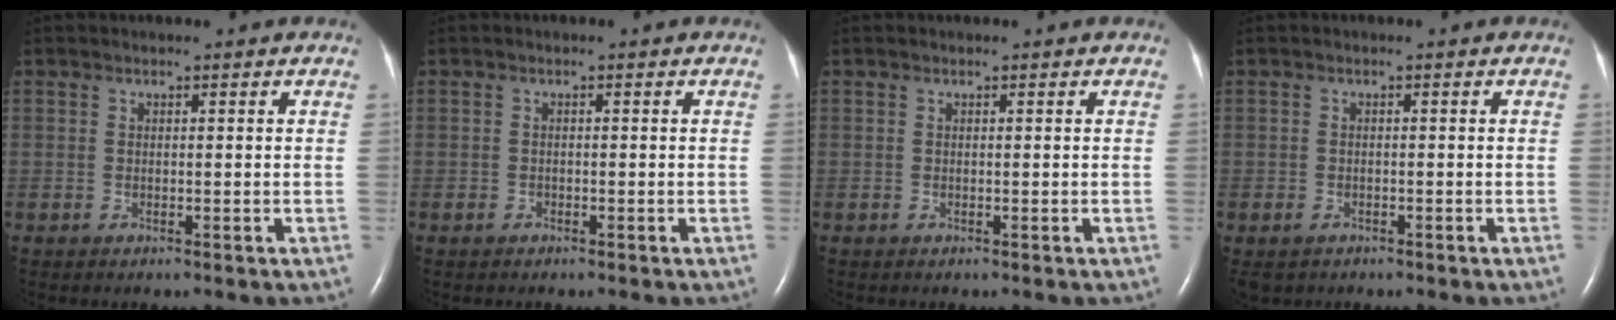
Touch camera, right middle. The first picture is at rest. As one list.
[{"total": 0.6, "force": [-0.5, 0.4, 0.1], "torque": [-0.006, 0.001, -0.010]}, {"total": 0.0}, {"total": 2.5, "force": [-1.6, 1.7, 0.8], "torque": [-0.019, -0.003, -0.022]}]